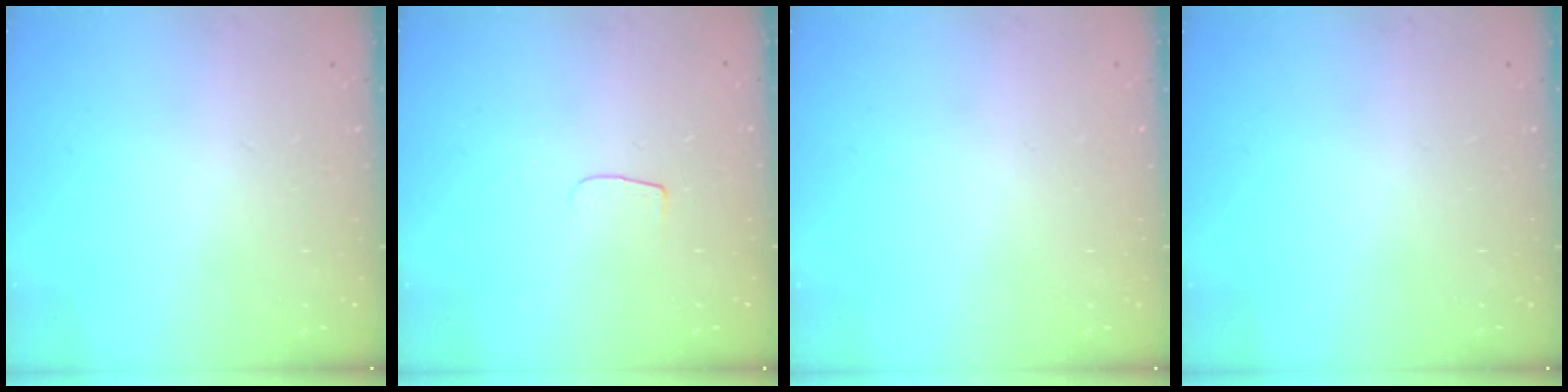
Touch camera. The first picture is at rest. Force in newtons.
{"total": 3.3, "press": 3.3, "slide": 0.3}
{"total": 0.0}
{"total": 0.0}